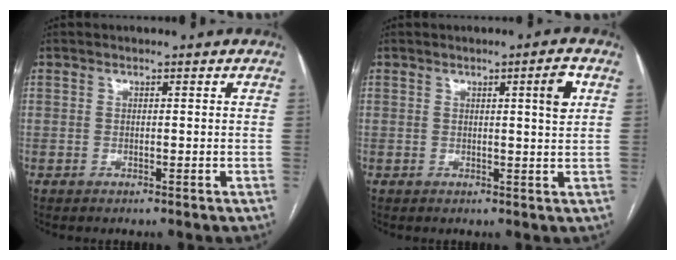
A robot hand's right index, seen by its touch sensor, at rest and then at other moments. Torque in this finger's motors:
{"motor_torque": [0.04, 0.00, 0.08, 0.05]}